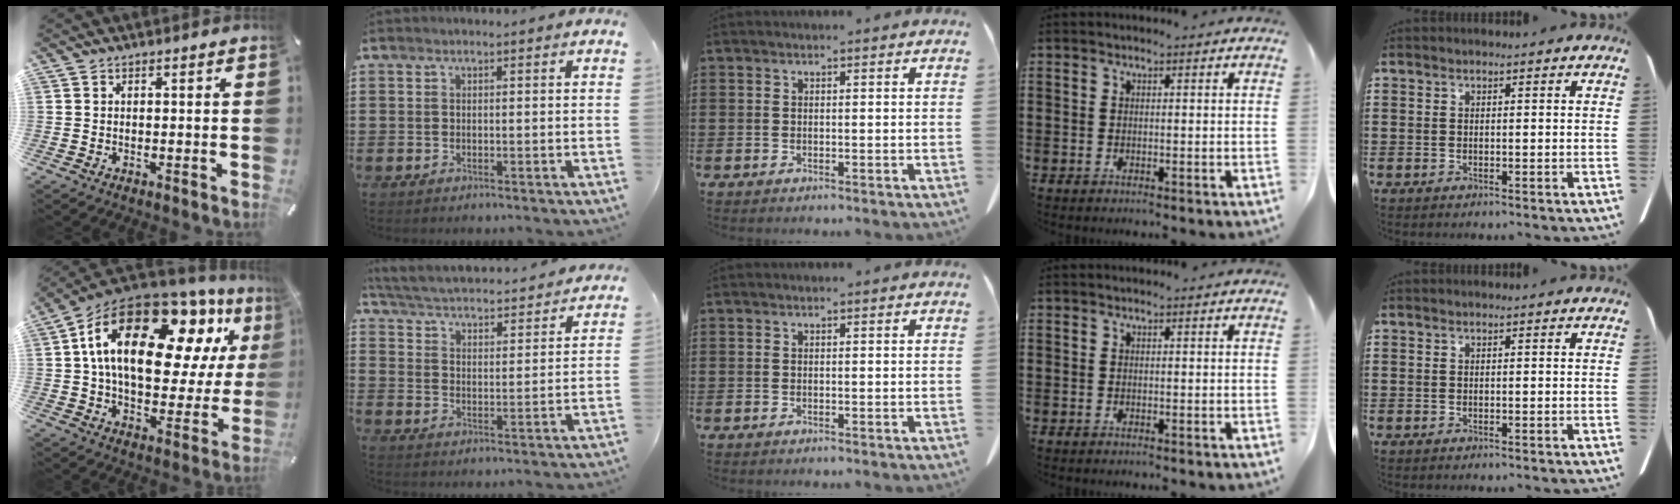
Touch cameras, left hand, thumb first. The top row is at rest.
{"thumb": {"total": 25.3, "force": [10.7, 13.3, 18.7], "torque": [-0.329, -0.055, 0.178]}, "index": {"total": 3.3, "force": [3.3, -0.3, 0.6], "torque": [-0.032, -0.031, 0.047]}}